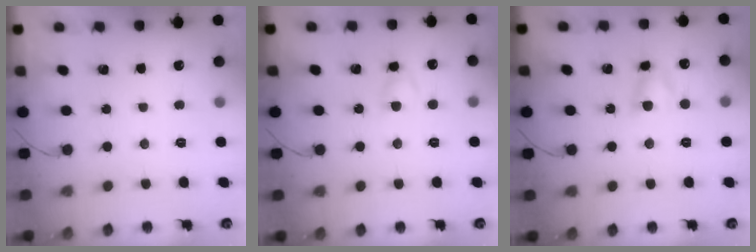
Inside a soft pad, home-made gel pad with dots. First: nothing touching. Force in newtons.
{"total": 2.8, "press": 2.7, "slide": 0.8}
{"total": 3.7, "press": 3.5, "slide": 1.0}